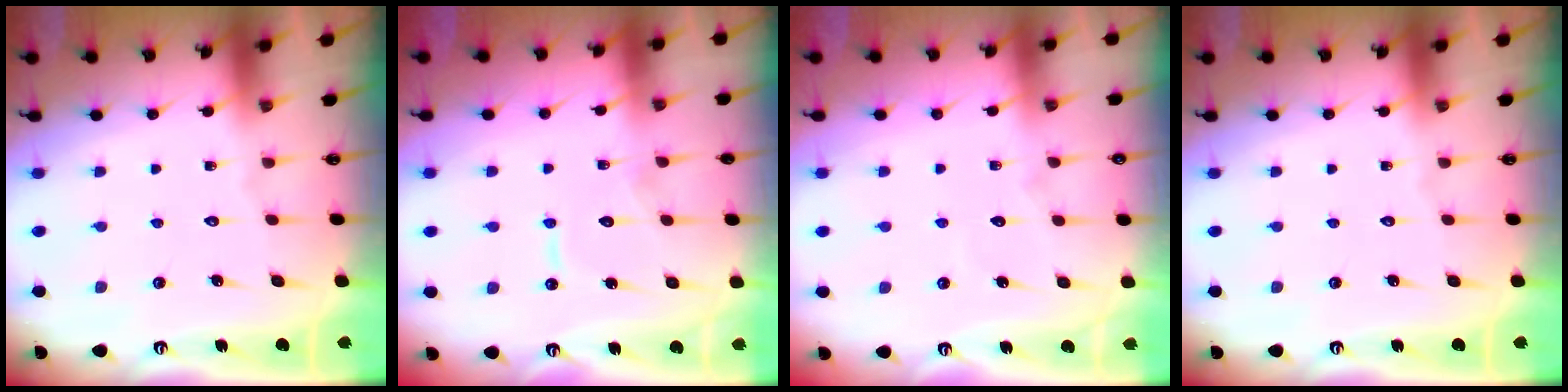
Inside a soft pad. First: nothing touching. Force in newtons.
{"total": 7.4, "press": 7.3, "slide": 0.7}
{"total": 3.0, "press": 3.0, "slide": 0.3}
{"total": 0.0}